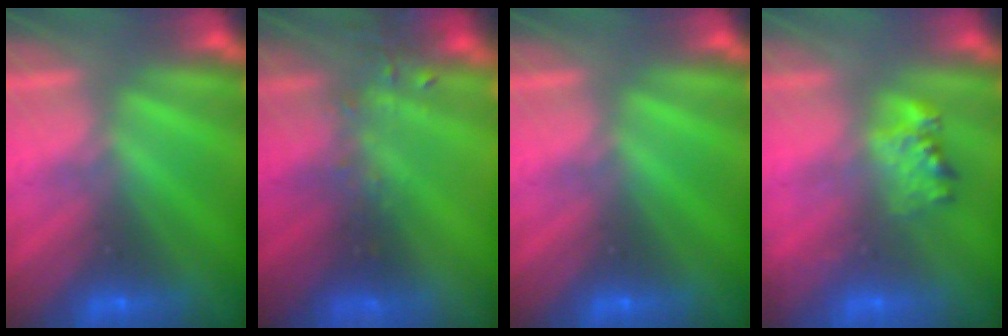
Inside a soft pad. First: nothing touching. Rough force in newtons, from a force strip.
{"total": 9.0}
{"total": 0.0}
{"total": 2.3}